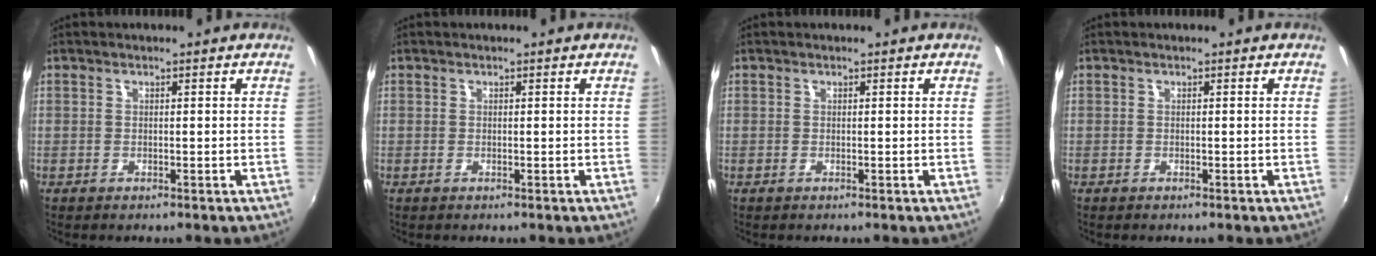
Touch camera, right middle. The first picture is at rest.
{"total": 0.0}
{"total": 0.0}
{"total": 0.0}